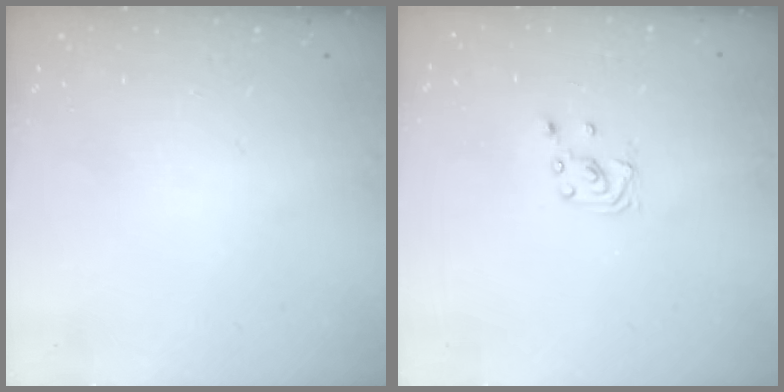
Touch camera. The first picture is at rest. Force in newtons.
{"total": 2.1, "press": 2.1, "slide": 0.2}